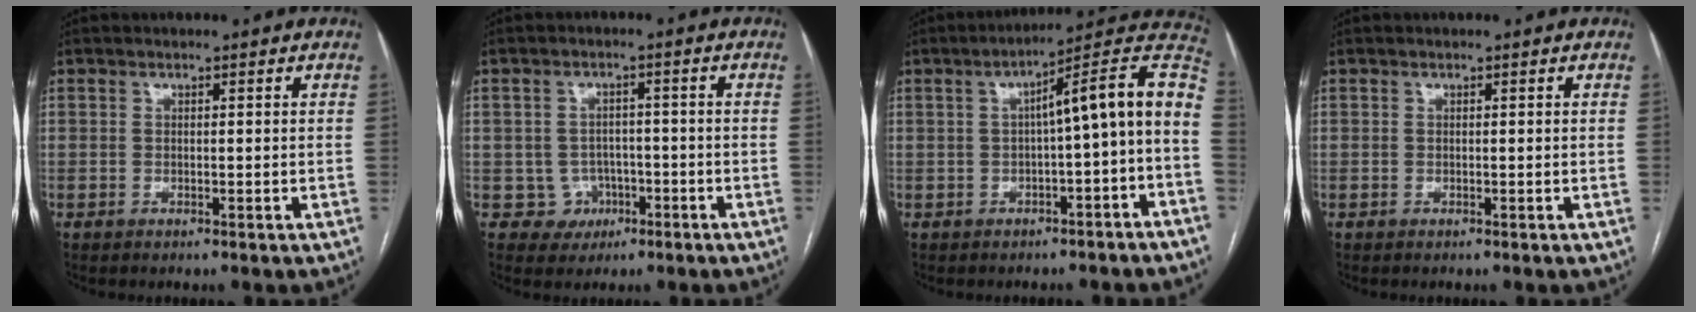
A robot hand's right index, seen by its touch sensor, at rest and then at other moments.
{"total": 4.2, "force": [-1.5, 4.0, 0.0], "torque": [0.015, 0.016, -0.015]}
{"total": 12.6, "force": [-0.9, 1.1, 12.6], "torque": [-0.171, 0.044, -0.016]}
{"total": 0.0}